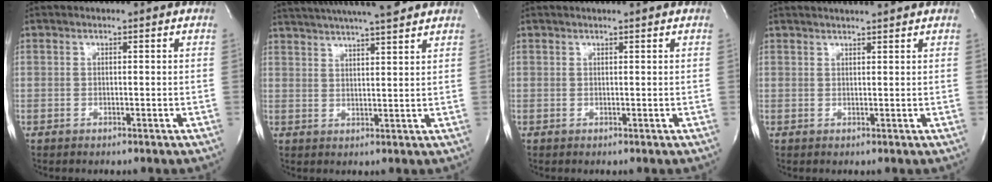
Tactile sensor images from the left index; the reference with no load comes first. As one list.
[{"total": 15.9, "force": [14.0, 1.0, 7.4], "torque": [-0.130, 0.027, 0.204]}, {"total": 2.4, "force": [2.1, 0.0, 1.0], "torque": [-0.013, 0.014, 0.029]}, {"total": 5.7, "force": [5.2, -0.1, 2.2], "torque": [-0.035, 0.022, 0.069]}]